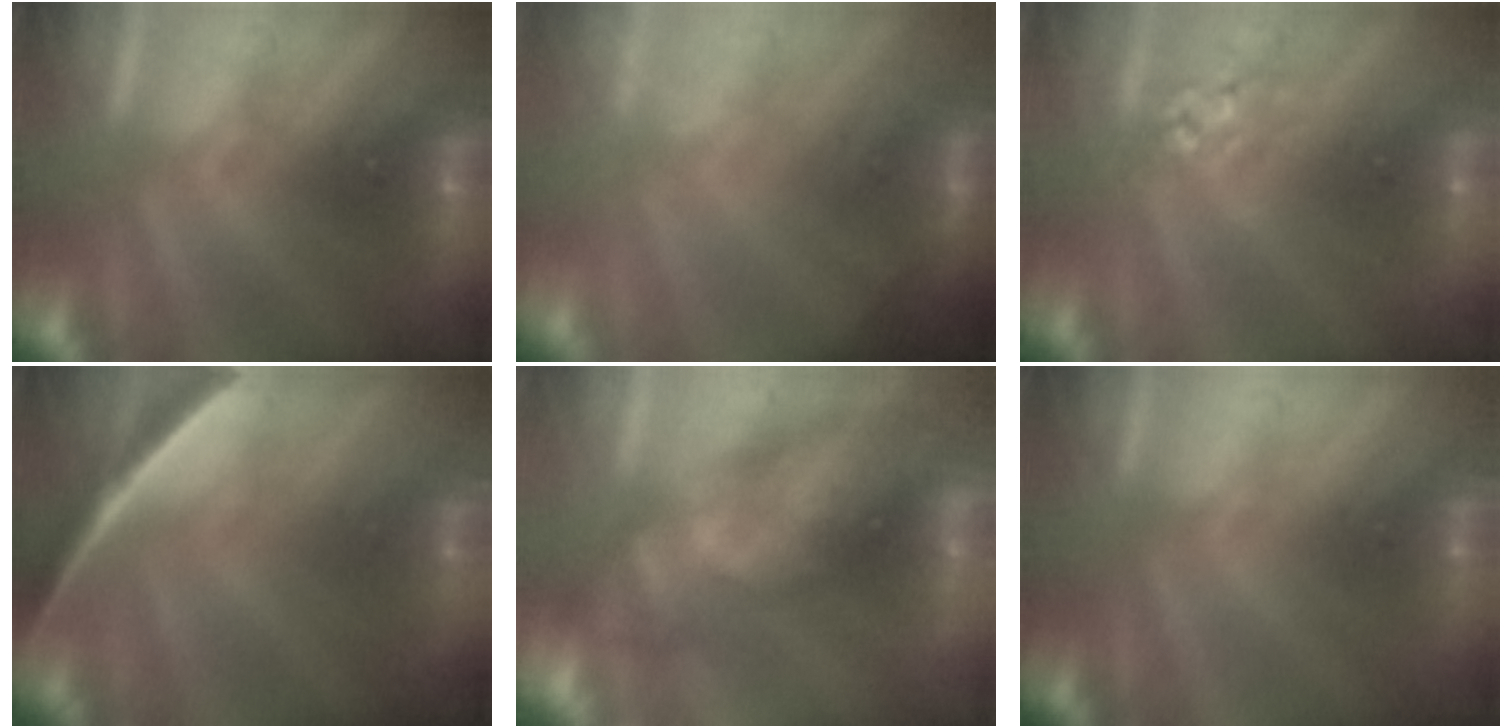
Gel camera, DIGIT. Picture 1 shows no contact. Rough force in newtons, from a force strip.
{"total": 2.7}
{"total": 2.8}
{"total": 1.8}
{"total": 3.7}
{"total": 2.9}